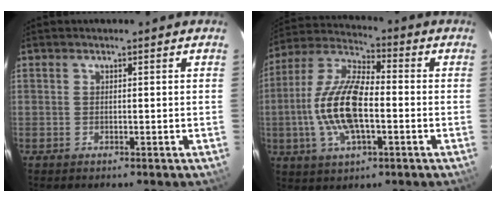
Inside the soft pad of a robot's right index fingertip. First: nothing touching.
{"total": 15.3, "force": [-2.6, 6.2, 13.7], "torque": [-0.286, 0.002, -0.053]}